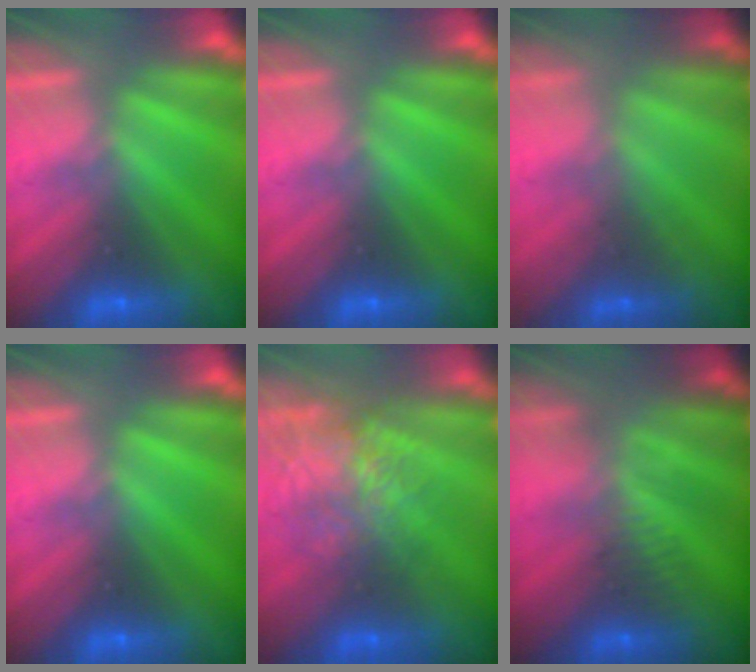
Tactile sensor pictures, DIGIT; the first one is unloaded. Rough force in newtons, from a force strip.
{"total": 0.0}
{"total": 1.8}
{"total": 0.0}
{"total": 7.4}
{"total": 2.7}